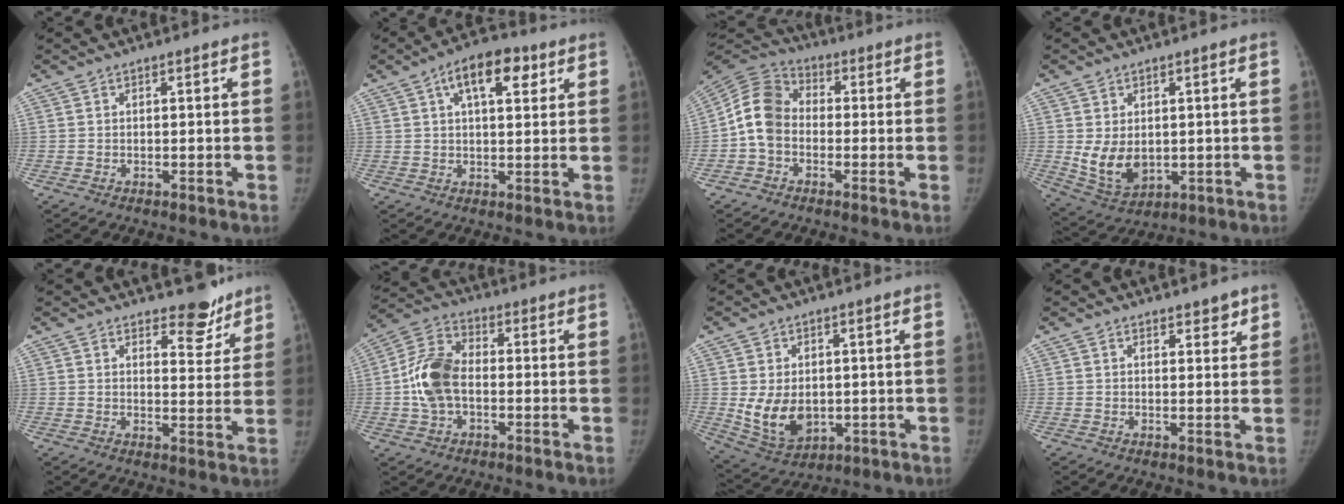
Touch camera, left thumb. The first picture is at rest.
{"total": 10.0, "force": [4.3, 4.7, 7.7], "torque": [-0.097, 0.004, 0.063]}
{"total": 9.7, "force": [-1.4, 7.6, 5.8], "torque": [-0.108, 0.028, -0.044]}
{"total": 8.2, "force": [0.1, 5.8, 5.7], "torque": [-0.086, -0.017, 0.024]}
{"total": 6.6, "force": [5.4, 3.1, 2.2], "torque": [0.006, -0.041, 0.073]}
{"total": 10.7, "force": [-1.0, 6.7, 8.3], "torque": [-0.165, 0.027, -0.027]}
{"total": 9.6, "force": [-0.5, 6.9, 6.7], "torque": [-0.097, -0.012, 0.014]}
{"total": 2.5, "force": [2.0, 1.3, 0.9], "torque": [0.008, -0.011, 0.023]}